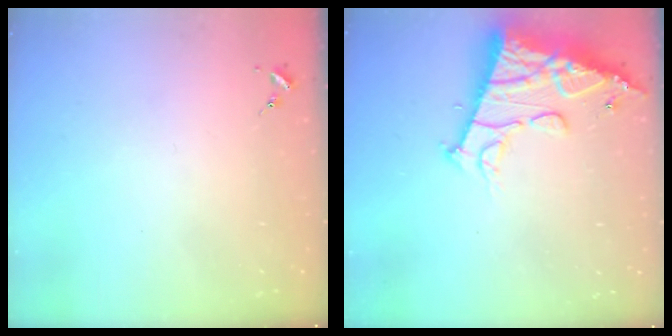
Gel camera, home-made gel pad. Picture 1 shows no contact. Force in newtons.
{"total": 16.0, "press": 15.9, "slide": 1.8}